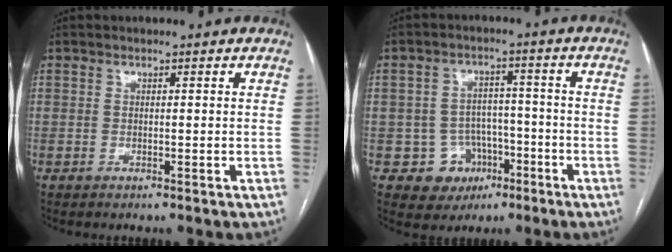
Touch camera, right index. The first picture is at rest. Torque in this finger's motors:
{"motor_torque": [-0.11, -0.16, -0.35, -0.16]}